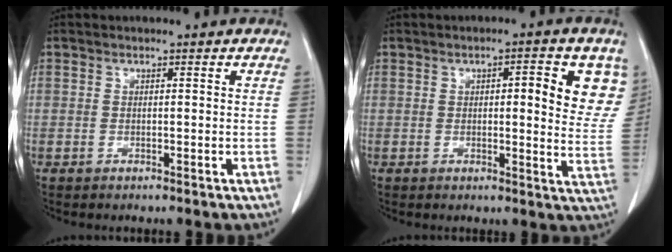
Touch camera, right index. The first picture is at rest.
{"total": 9.5, "force": [3.3, 2.2, 8.6], "torque": [-0.097, -0.001, 0.034]}